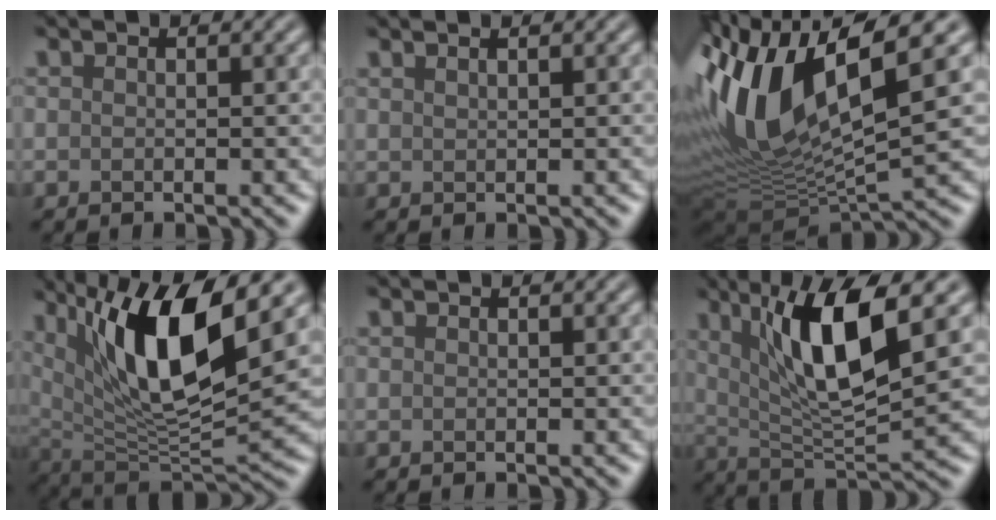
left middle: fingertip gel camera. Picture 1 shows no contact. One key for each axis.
{"total": 1.4, "fx": 1.0, "fy": 0.5, "fz": 0.8, "tx": -0.001, "ty": 0.000, "tz": 0.005}
{"total": 13.5, "fx": 3.5, "fy": 5.4, "fz": 11.9, "tx": -0.242, "ty": 0.000, "tz": 0.067}
{"total": 11.7, "fx": 4.5, "fy": 3.5, "fz": 10.2, "tx": -0.172, "ty": -0.010, "tz": 0.085}
{"total": 0.0}
{"total": 9.0, "fx": 3.0, "fy": 2.2, "fz": 8.2, "tx": -0.136, "ty": -0.011, "tz": 0.054}